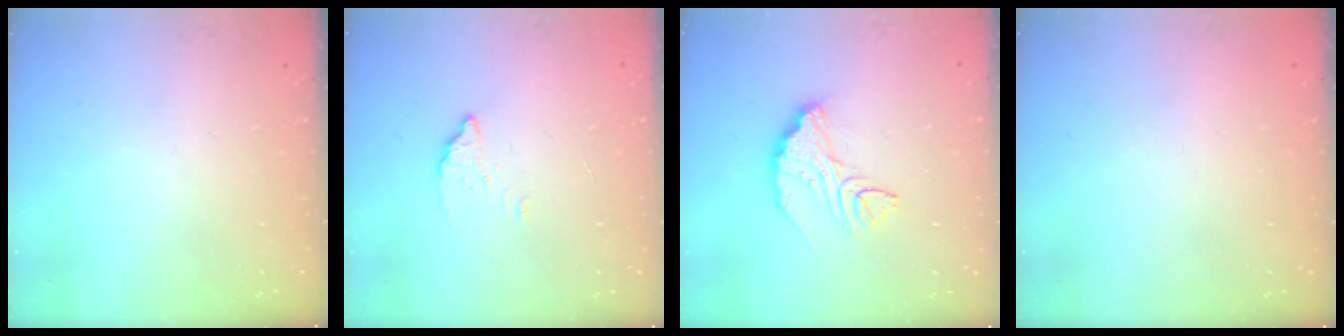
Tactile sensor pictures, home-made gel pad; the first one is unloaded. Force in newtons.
{"total": 2.8, "press": 2.8, "slide": 0.2}
{"total": 9.3, "press": 9.3, "slide": 0.8}
{"total": 2.2, "press": 2.2, "slide": 0.1}